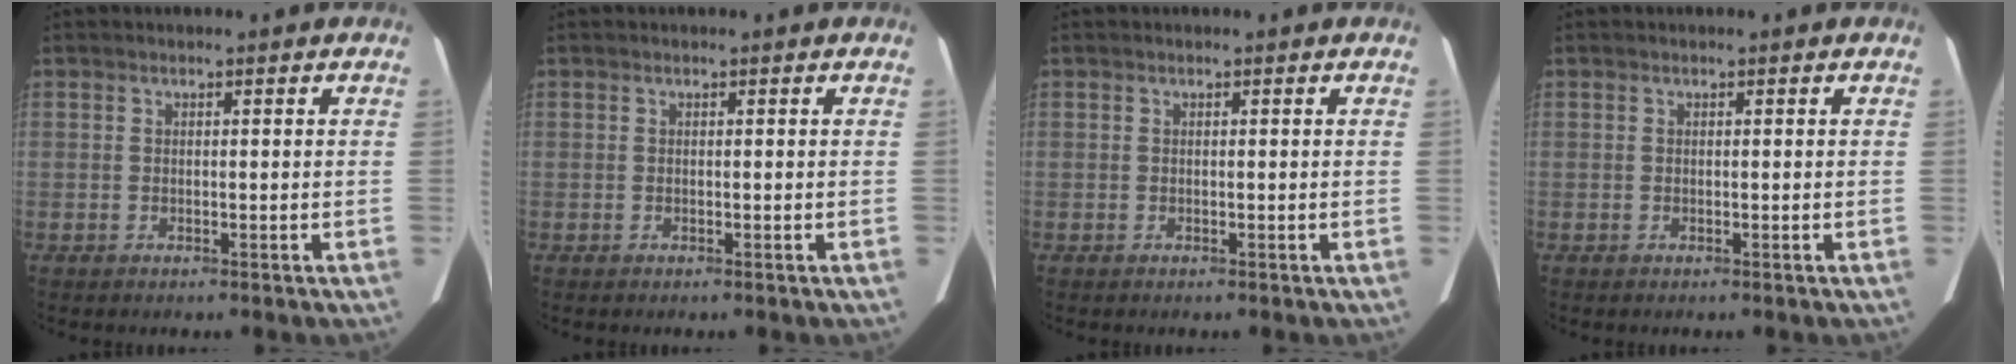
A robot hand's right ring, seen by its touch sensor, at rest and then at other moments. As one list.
[{"total": 0.0}, {"total": 0.0}, {"total": 0.0}]